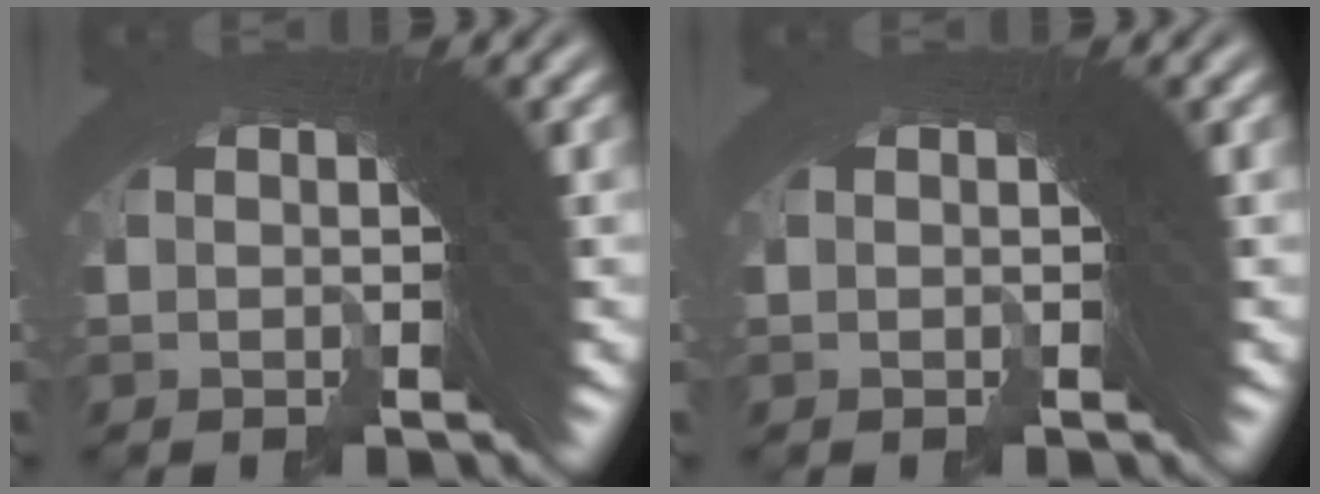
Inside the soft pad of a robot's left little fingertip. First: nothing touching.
{"total": 0.0}